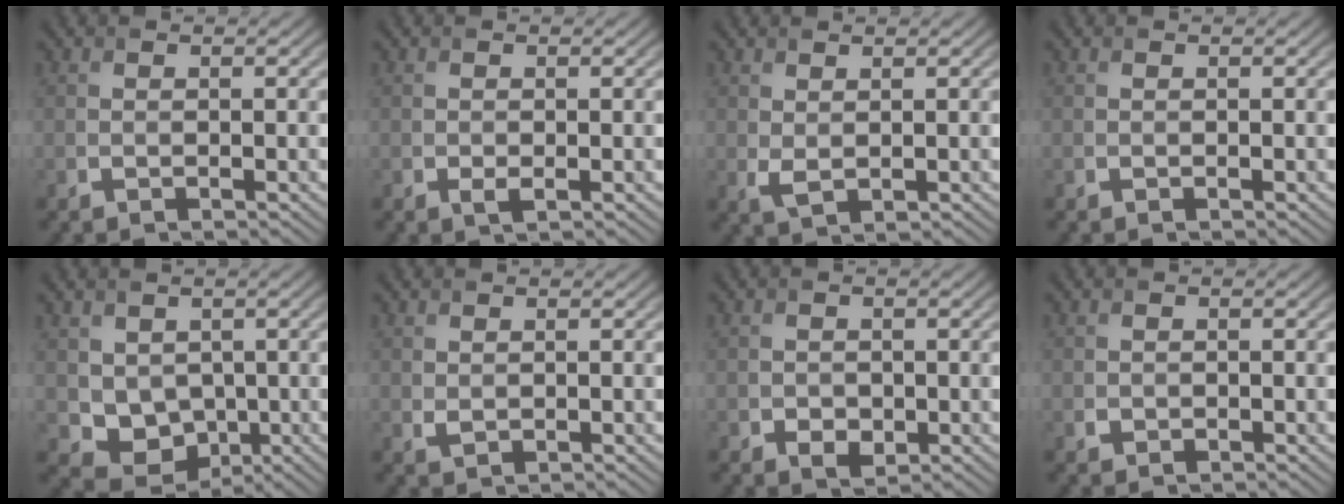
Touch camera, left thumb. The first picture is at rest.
{"total": 1.1, "force": [-0.4, 0.6, 0.8], "torque": [-0.016, -0.003, -0.006]}
{"total": 1.7, "force": [0.6, 0.9, 1.3], "torque": [-0.035, -0.005, 0.015]}
{"total": 0.0}
{"total": 5.2, "force": [0.9, 4.4, 2.7], "torque": [-0.074, -0.019, 0.019]}
{"total": 0.9, "force": [0.5, 0.6, 0.5], "torque": [-0.016, -0.003, 0.014]}
{"total": 1.8, "force": [-0.5, 1.5, 0.9], "torque": [-0.018, -0.009, -0.008]}
{"total": 0.6, "force": [-0.2, 0.6, 0.1], "torque": [0.000, -0.006, -0.004]}